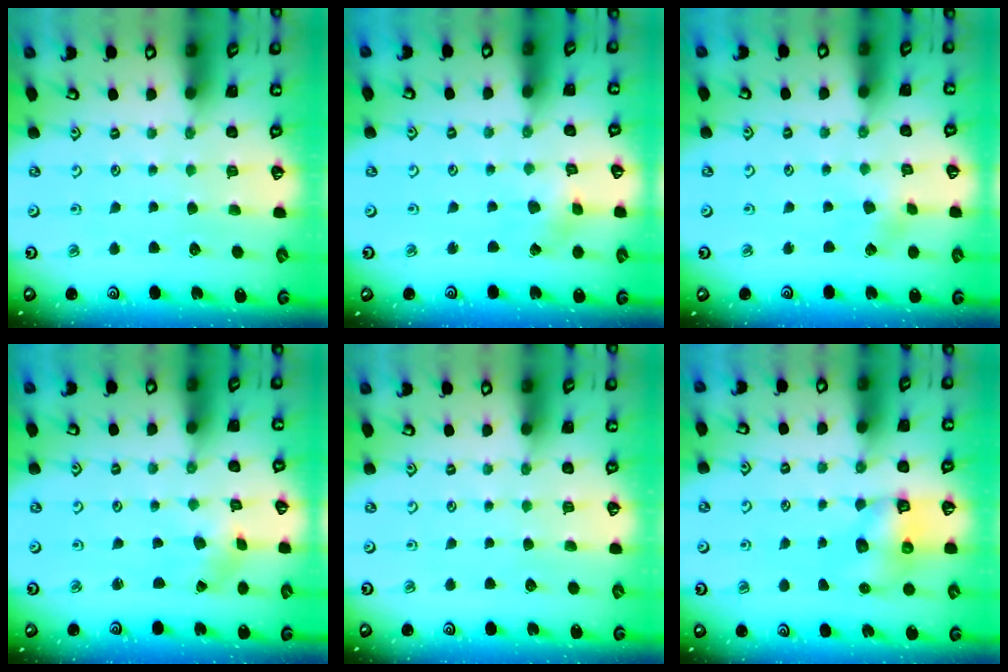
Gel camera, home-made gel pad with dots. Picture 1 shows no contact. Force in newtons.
{"total": 2.2, "press": 2.2, "slide": 0.2}
{"total": 2.3, "press": 2.1, "slide": 0.7}
{"total": 2.7, "press": 2.3, "slide": 1.3}
{"total": 0.0}
{"total": 6.4, "press": 6.3, "slide": 0.8}